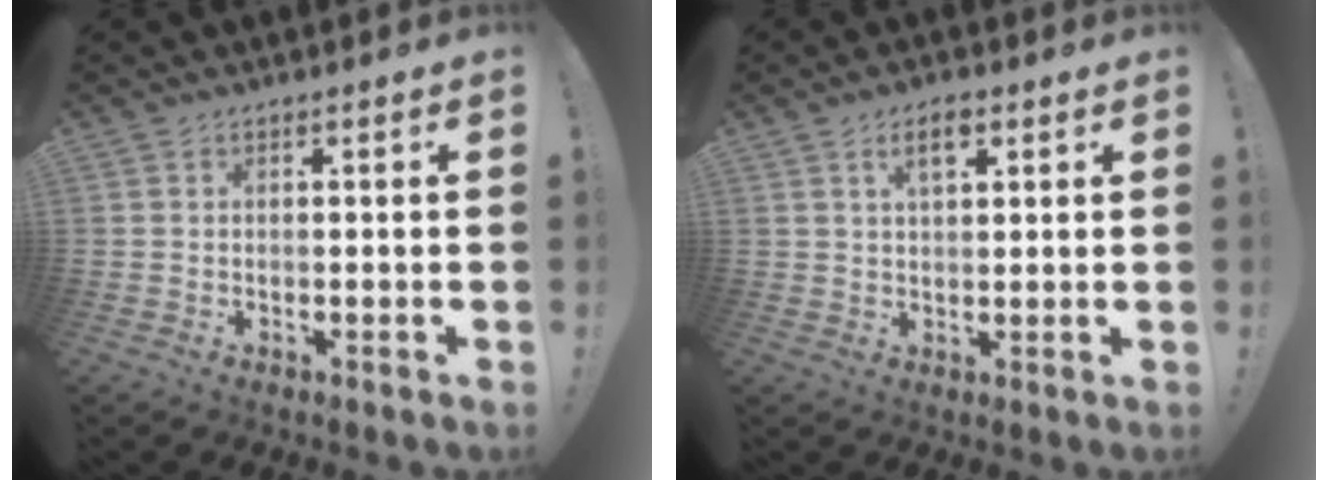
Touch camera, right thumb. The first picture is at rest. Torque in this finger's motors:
{"motor_torque": [-0.11, 0.19, 0.48, 0.42, 0.13]}